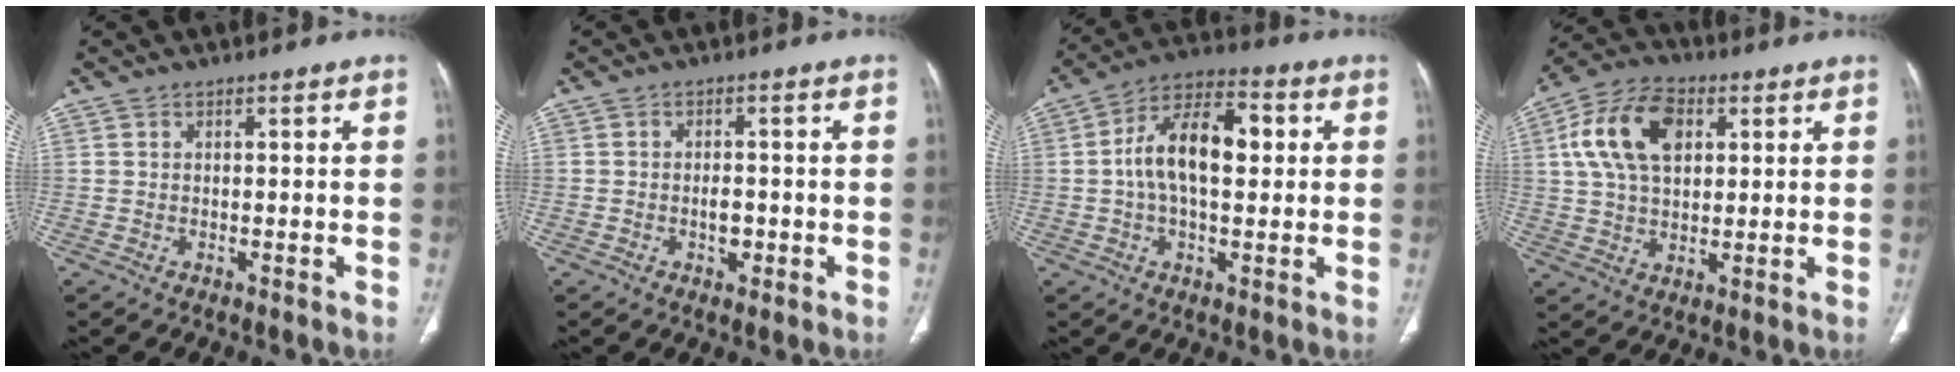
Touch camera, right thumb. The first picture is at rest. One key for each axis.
{"total": 2.7, "fx": -0.8, "fy": 1.8, "fz": 1.9, "tx": -0.019, "ty": 0.006, "tz": -0.009}
{"total": 13.4, "fx": 1.3, "fy": 7.2, "fz": 11.2, "tx": -0.189, "ty": 0.027, "tz": 0.014}
{"total": 14.0, "fx": 4.0, "fy": 8.8, "fz": 10.2, "tx": -0.182, "ty": 0.011, "tz": 0.071}